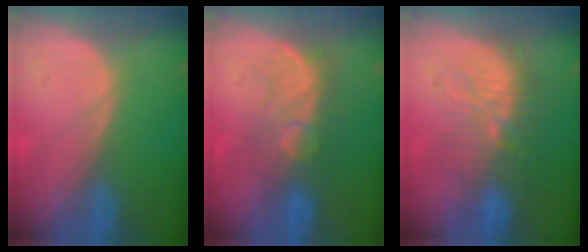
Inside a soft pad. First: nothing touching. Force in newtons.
{"total": 7.7, "press": 7.4, "slide": 2.0}
{"total": 9.4, "press": 9.1, "slide": 2.0}